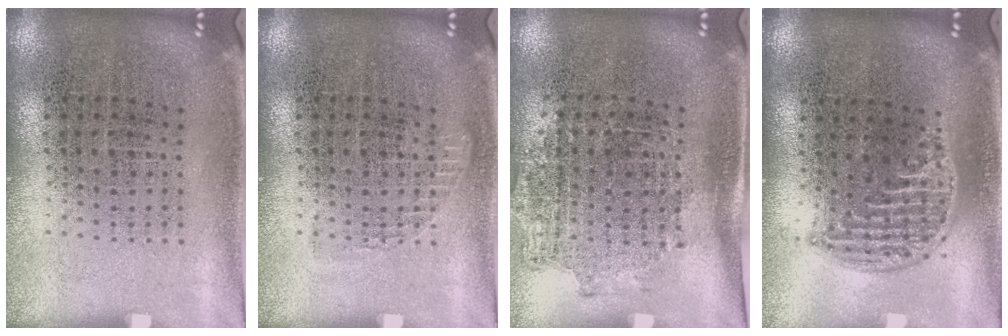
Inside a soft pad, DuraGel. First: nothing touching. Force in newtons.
{"total": 0.5, "press": 0.5, "slide": 0.2}
{"total": 1.4, "press": 1.1, "slide": 0.9}
{"total": 1.2, "press": 1.1, "slide": 0.5}